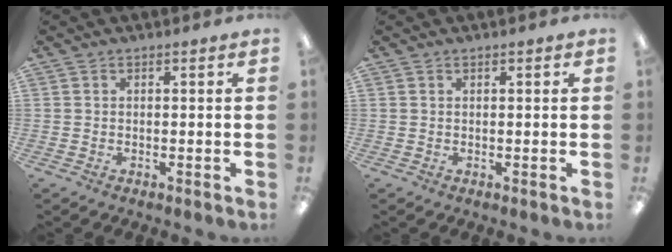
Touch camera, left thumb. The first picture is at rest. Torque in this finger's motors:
{"motor_torque": [-0.24, -0.02, -0.18, 0.02, 0.01]}